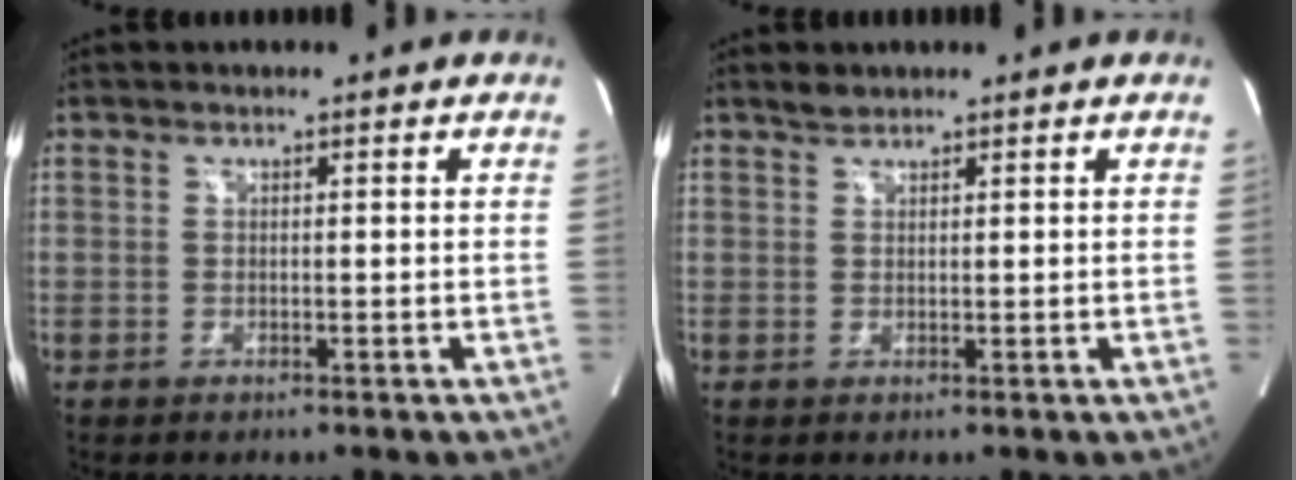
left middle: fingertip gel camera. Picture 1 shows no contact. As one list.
[{"total": 1.3, "force": [1.3, 0.3, 0.2], "torque": [-0.012, 0.003, 0.026]}]